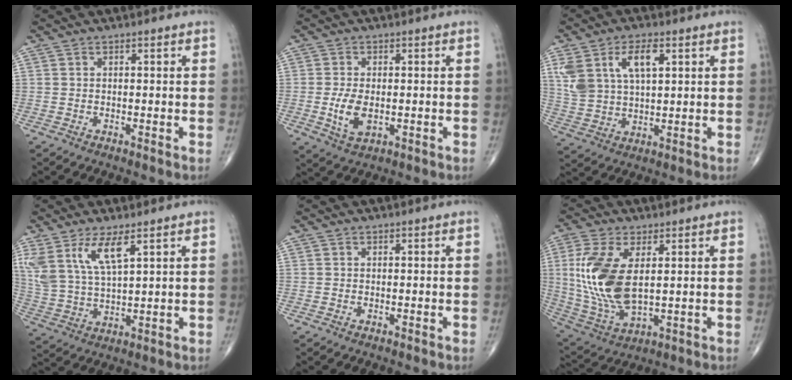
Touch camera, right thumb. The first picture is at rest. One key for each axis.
{"total": 5.6, "fx": -0.8, "fy": 3.0, "fz": 4.7, "tx": -0.094, "ty": -0.009, "tz": -0.010}
{"total": 11.2, "fx": 4.4, "fy": 5.8, "fz": 8.5, "tx": -0.165, "ty": -0.002, "tz": 0.091}
{"total": 11.0, "fx": 5.9, "fy": 3.7, "fz": 8.5, "tx": -0.184, "ty": -0.021, "tz": 0.126}
{"total": 0.0}
{"total": 15.7, "fx": 2.2, "fy": 7.8, "fz": 13.4, "tx": -0.288, "ty": -0.014, "tz": 0.057}